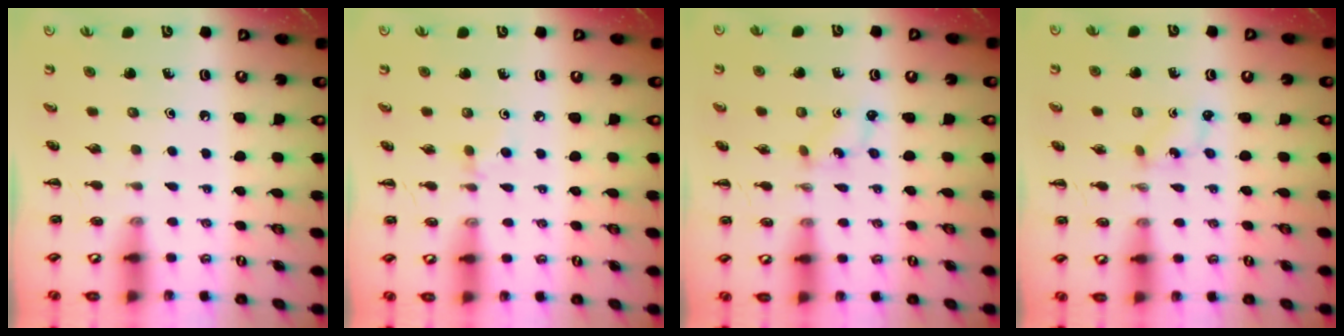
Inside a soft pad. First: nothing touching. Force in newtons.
{"total": 2.8, "press": 2.6, "slide": 1.1}
{"total": 0.0}
{"total": 0.0}